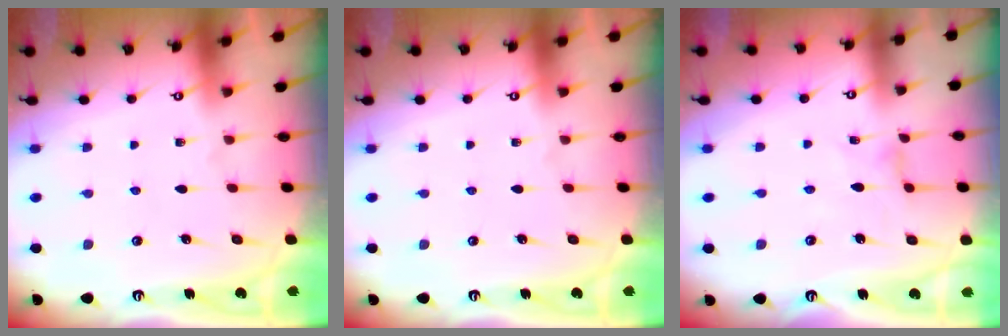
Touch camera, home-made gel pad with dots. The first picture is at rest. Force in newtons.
{"total": 0.0}
{"total": 0.6, "press": 0.5, "slide": 0.2}